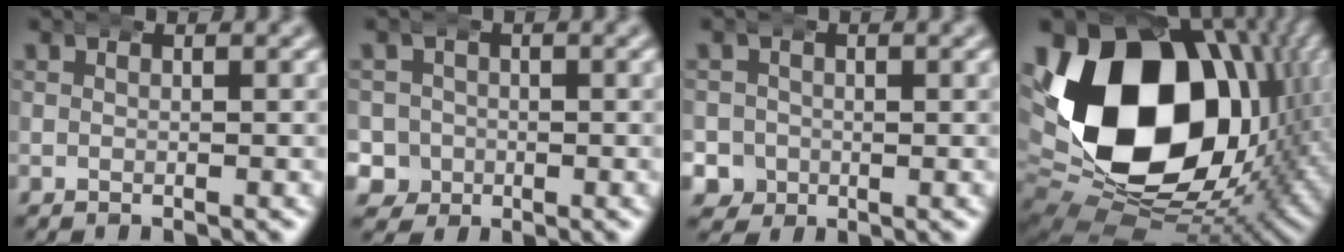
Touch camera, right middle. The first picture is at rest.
{"total": 6.0, "force": [-1.8, 5.6, 1.4], "torque": [-0.050, -0.022, -0.037]}
{"total": 5.4, "force": [-1.6, 5.0, 1.2], "torque": [-0.045, -0.022, -0.031]}
{"total": 27.2, "force": [0.8, 18.0, 20.4], "torque": [-0.355, -0.037, 0.019]}